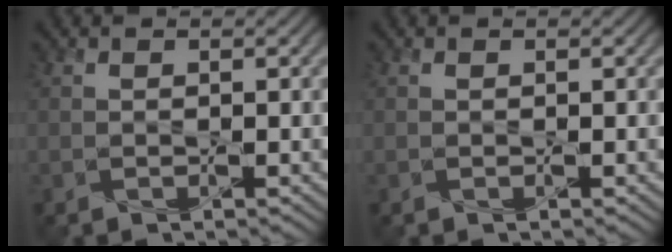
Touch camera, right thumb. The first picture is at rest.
{"total": 0.0}